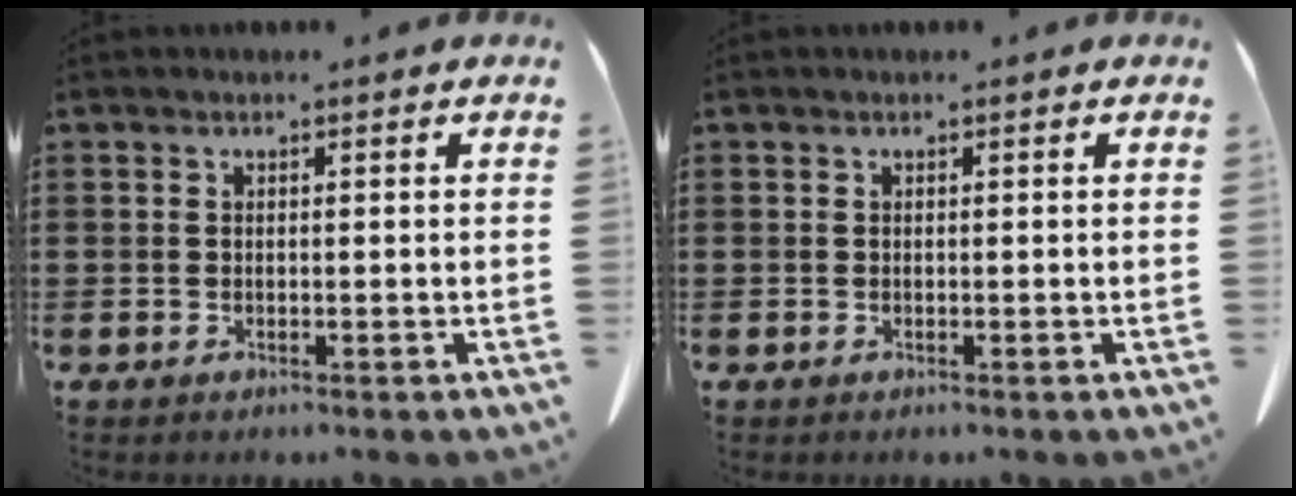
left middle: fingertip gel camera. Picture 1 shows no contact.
{"total": 0.0}